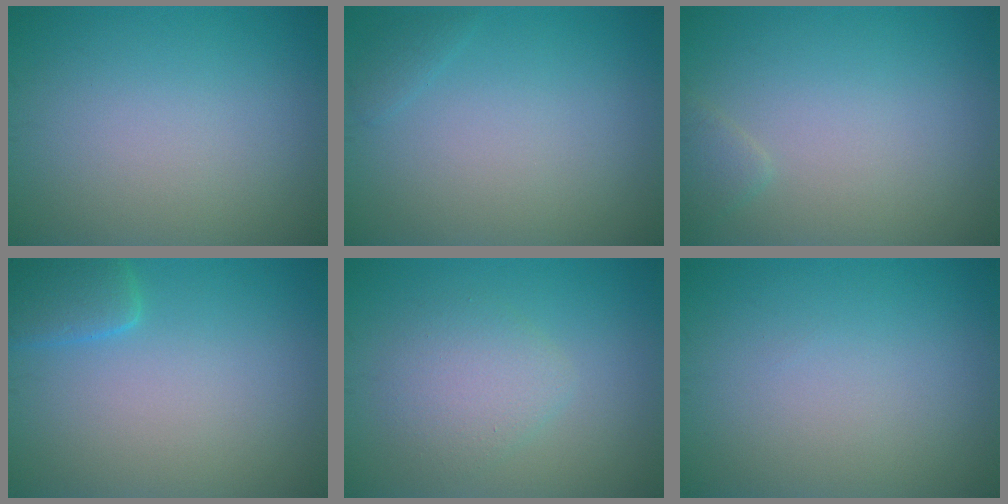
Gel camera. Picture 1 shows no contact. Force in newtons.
{"total": 0.7, "press": 0.7, "slide": 0.0}
{"total": 1.0, "press": 1.0, "slide": 0.0}
{"total": 2.6, "press": 2.6, "slide": 0.3}
{"total": 2.9, "press": 2.9, "slide": 0.2}
{"total": 0.0}